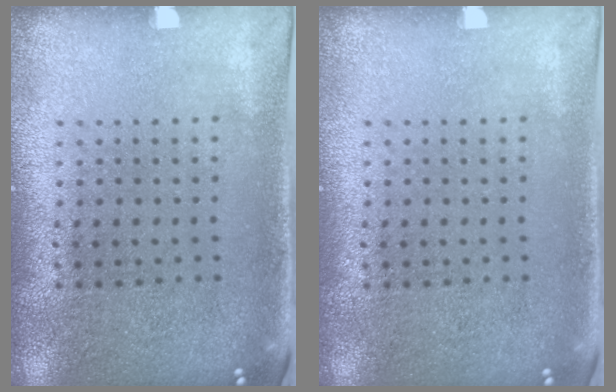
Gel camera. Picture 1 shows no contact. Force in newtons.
{"total": 0.0}